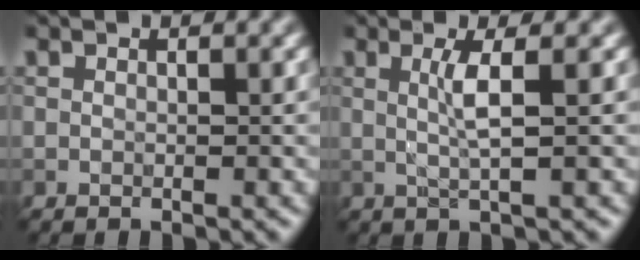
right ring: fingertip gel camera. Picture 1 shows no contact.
{"total": 2.6, "force": [0.4, 0.4, 2.5], "torque": [-0.049, 0.000, 0.006]}